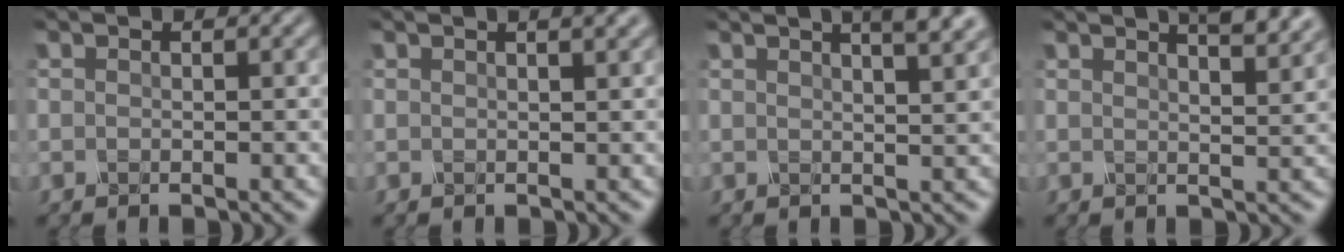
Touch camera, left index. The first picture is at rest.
{"total": 3.1, "force": [1.8, 1.2, 2.2], "torque": [-0.007, 0.012, 0.002]}
{"total": 5.5, "force": [3.5, 1.9, 3.9], "torque": [-0.023, 0.031, 0.015]}
{"total": 5.1, "force": [3.8, 1.5, 3.1], "torque": [-0.017, 0.023, 0.022]}